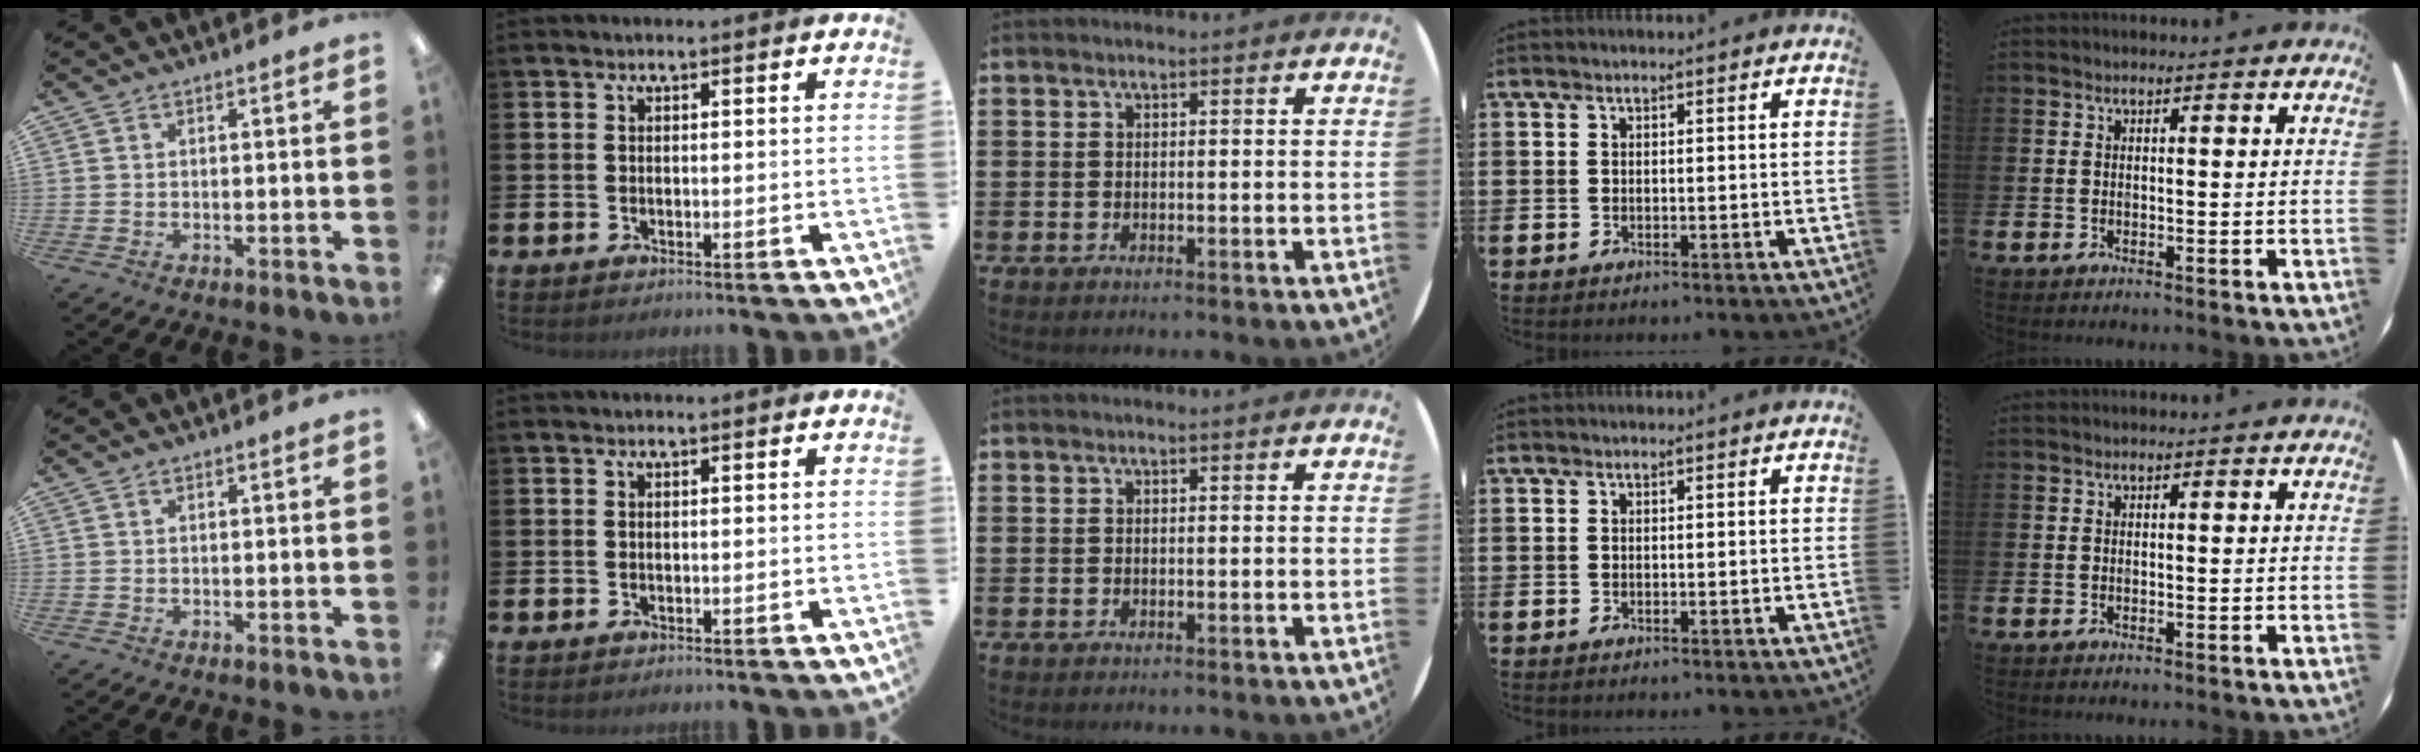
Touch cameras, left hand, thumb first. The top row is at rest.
{}